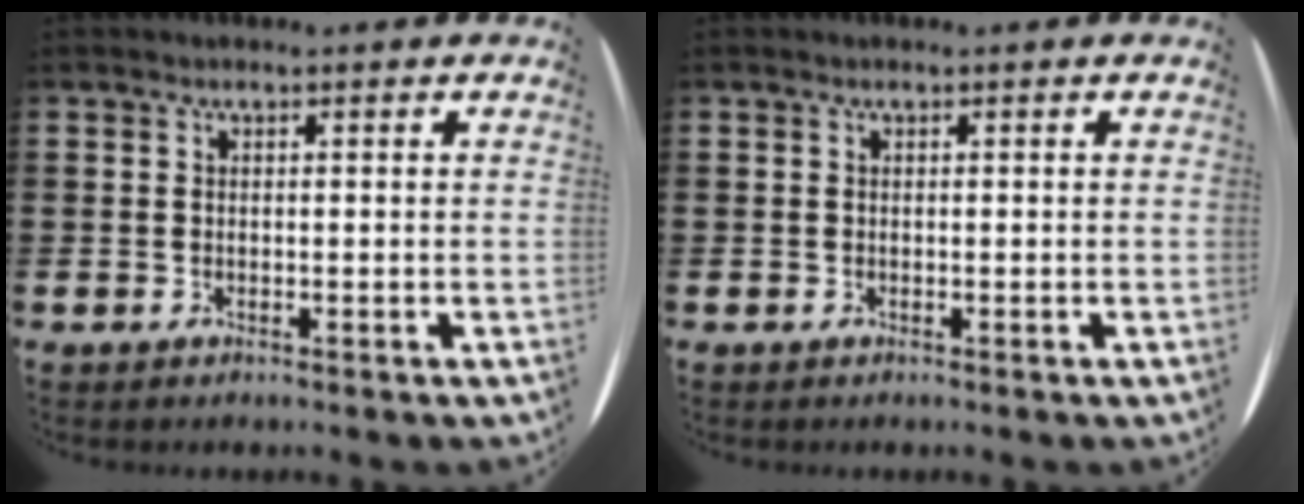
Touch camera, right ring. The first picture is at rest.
{"total": 0.0}